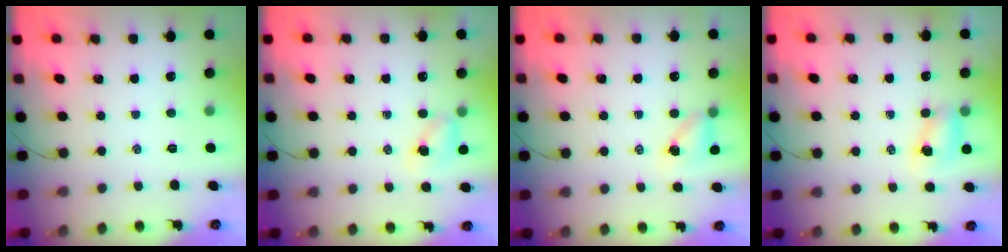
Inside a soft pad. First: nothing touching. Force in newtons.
{"total": 4.6, "press": 4.6, "slide": 0.5}
{"total": 4.3, "press": 4.3, "slide": 0.3}
{"total": 5.9, "press": 5.9, "slide": 1.0}